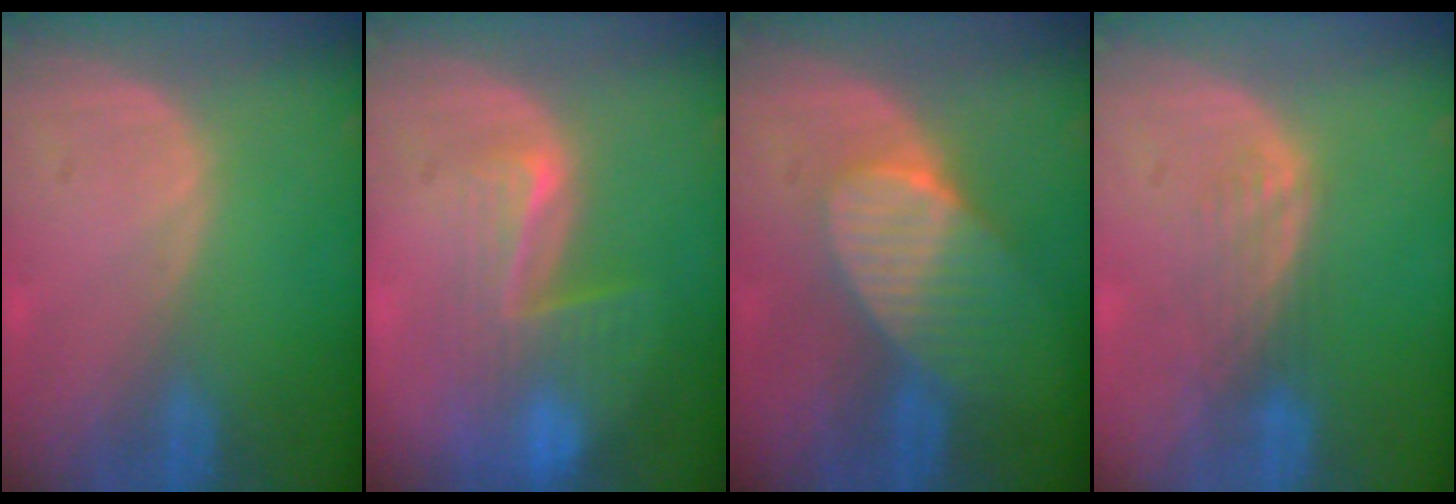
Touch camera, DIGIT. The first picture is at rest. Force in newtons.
{"total": 8.4, "press": 7.2, "slide": 4.3}
{"total": 7.4, "press": 6.8, "slide": 2.8}
{"total": 3.5, "press": 2.9, "slide": 1.9}